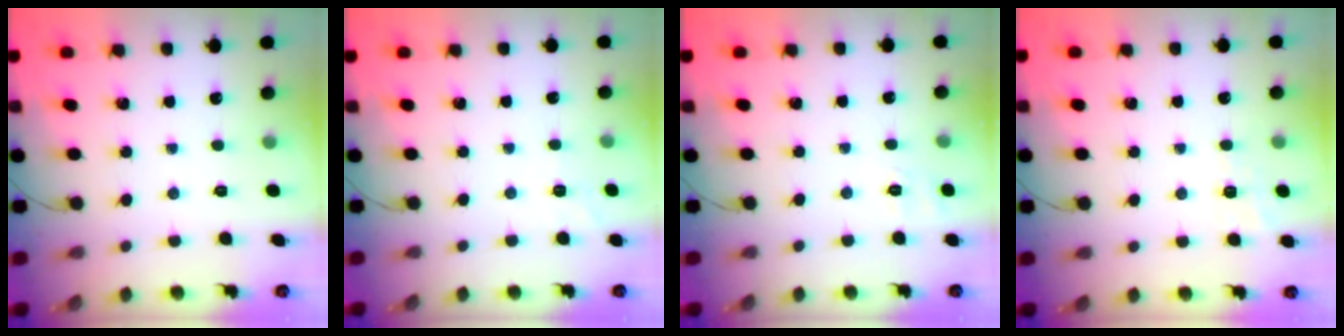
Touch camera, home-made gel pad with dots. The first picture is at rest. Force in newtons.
{"total": 2.3, "press": 1.5, "slide": 1.7}
{"total": 1.8, "press": 0.1, "slide": 1.8}
{"total": 1.6, "press": 0.2, "slide": 1.6}